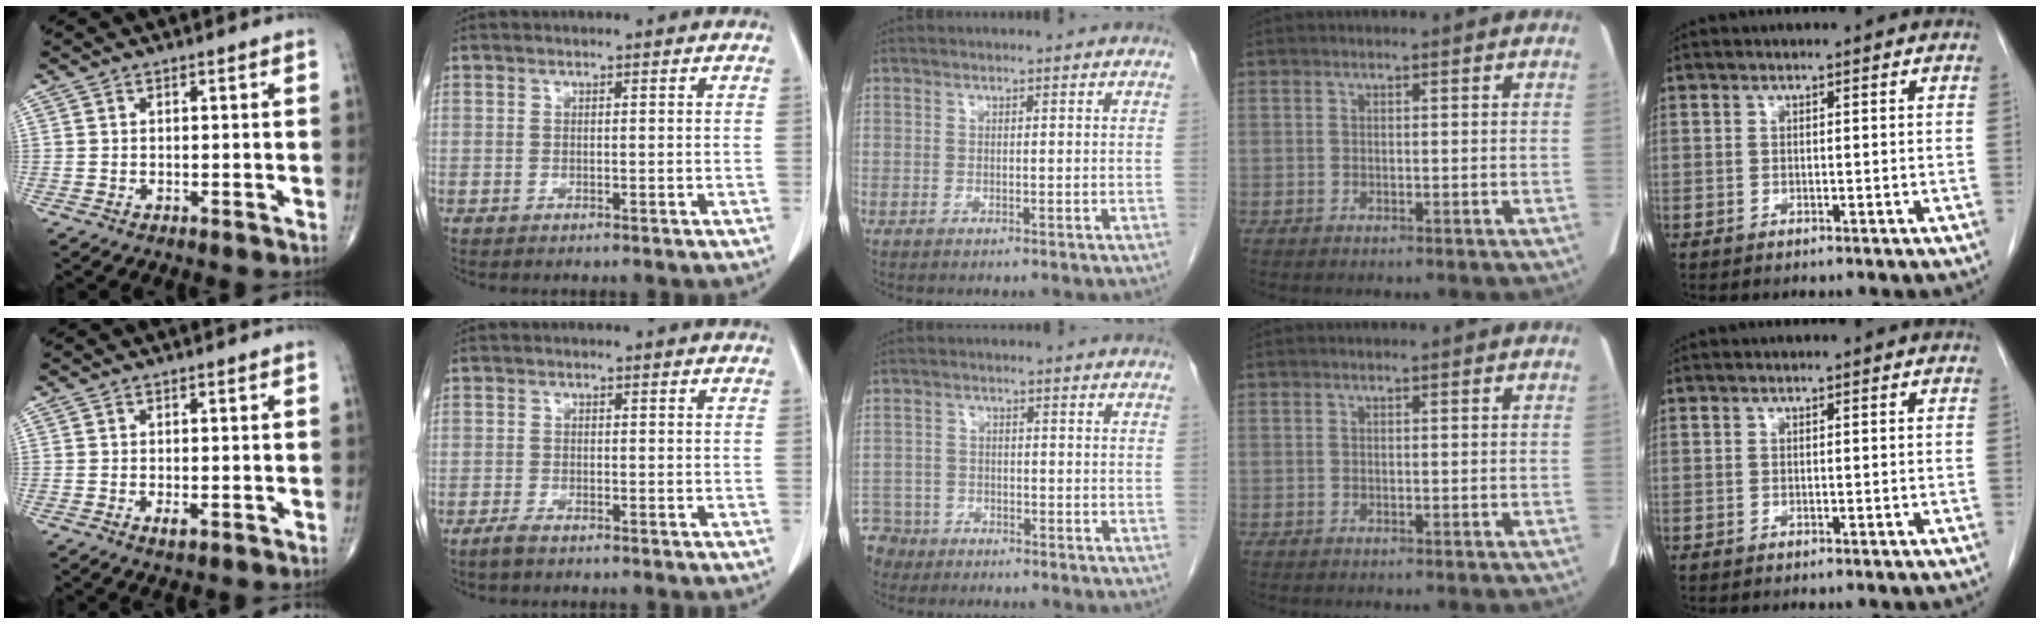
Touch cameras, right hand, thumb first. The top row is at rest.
{"thumb": {"total": 1.7, "force": [-0.6, 0.7, 1.4], "torque": [-0.025, -0.003, -0.008]}, "index": {"total": 1.7, "force": [-1.3, 0.4, 1.0], "torque": [-0.027, -0.002, -0.023]}, "middle": {"total": 5.4, "force": [-4.4, 3.0, -0.7], "torque": [0.014, 0.001, -0.085]}}